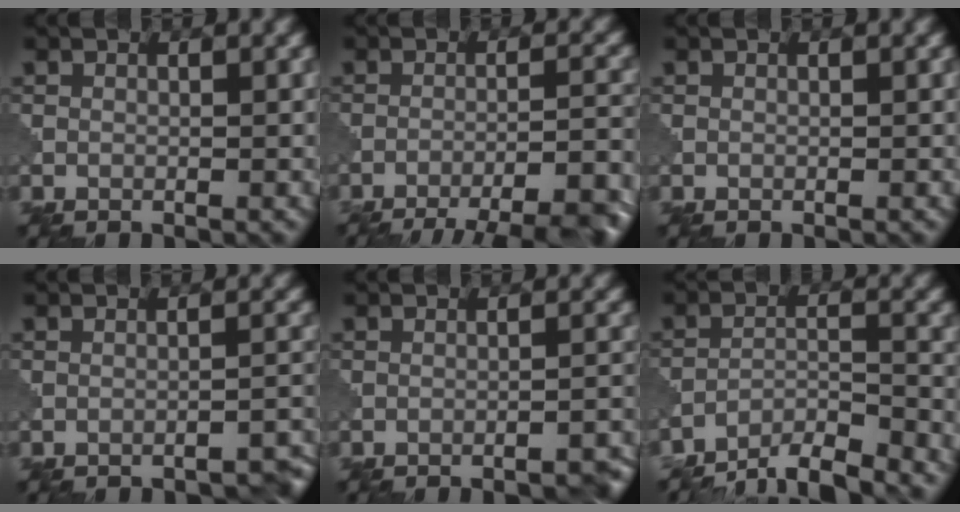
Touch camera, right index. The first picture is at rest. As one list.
[{"total": 13.8, "force": [-11.6, 3.6, 6.4], "torque": [-0.063, 0.005, -0.130]}, {"total": 0.0}, {"total": 5.0, "force": [-4.6, 0.8, 1.7], "torque": [-0.013, 0.019, -0.058]}, {"total": 5.3, "force": [-4.7, 1.1, 2.2], "torque": [-0.015, 0.017, -0.054]}, {"total": 5.8, "force": [-5.4, 0.8, 2.1], "torque": [-0.036, -0.002, -0.095]}]